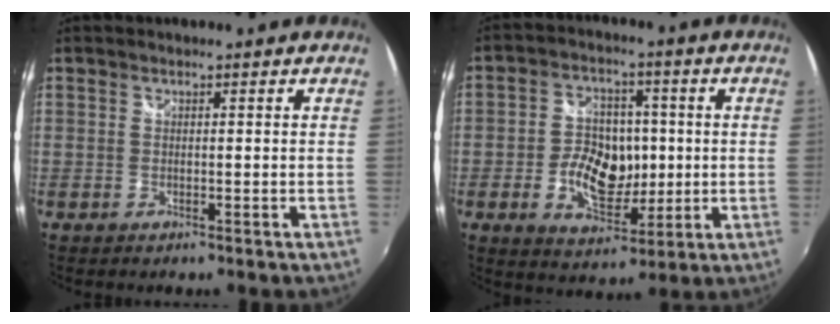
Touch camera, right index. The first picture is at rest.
{"total": 11.1, "force": [-1.4, 7.7, 7.9], "torque": [-0.154, 0.008, -0.015]}